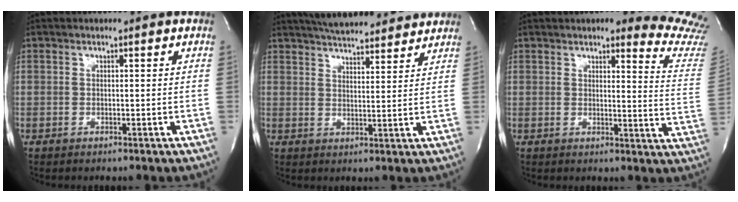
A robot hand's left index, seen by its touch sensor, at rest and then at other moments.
{"total": 14.9, "force": [13.5, 3.0, 5.6], "torque": [-0.088, 0.026, 0.190]}
{"total": 13.6, "force": [12.9, 0.9, 4.2], "torque": [-0.024, -0.098, 0.108]}